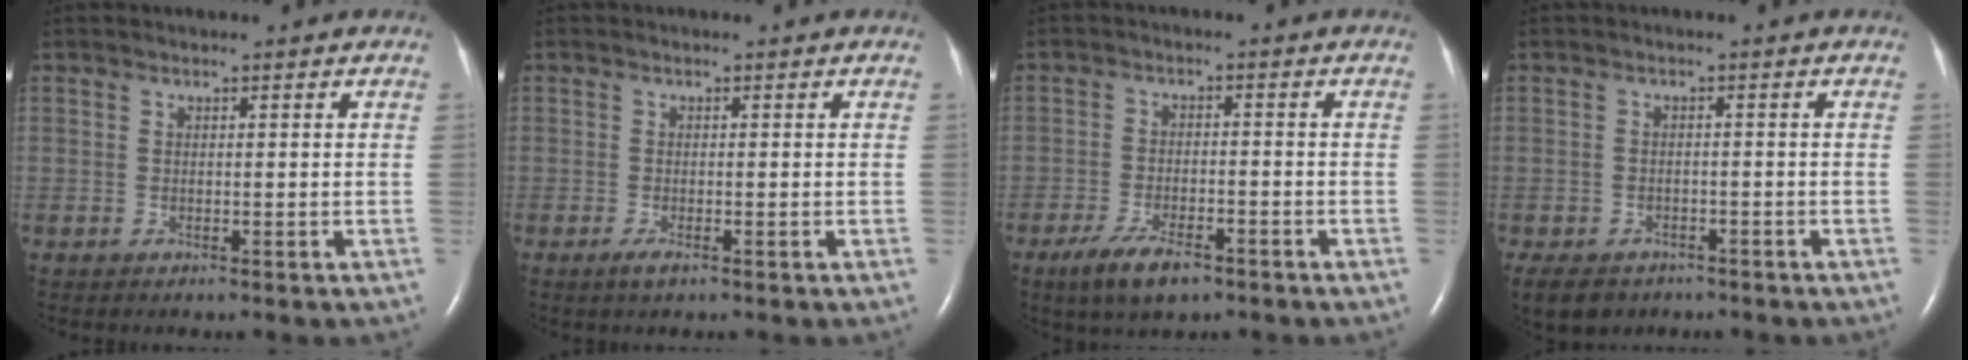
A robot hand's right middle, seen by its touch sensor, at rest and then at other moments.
{"total": 1.5, "force": [-0.9, 0.3, 1.2], "torque": [-0.031, -0.005, -0.017]}
{"total": 6.6, "force": [-4.5, 2.2, 4.4], "torque": [-0.093, -0.009, -0.075]}
{"total": 9.9, "force": [-6.6, 6.6, 3.4], "torque": [-0.089, -0.016, -0.086]}